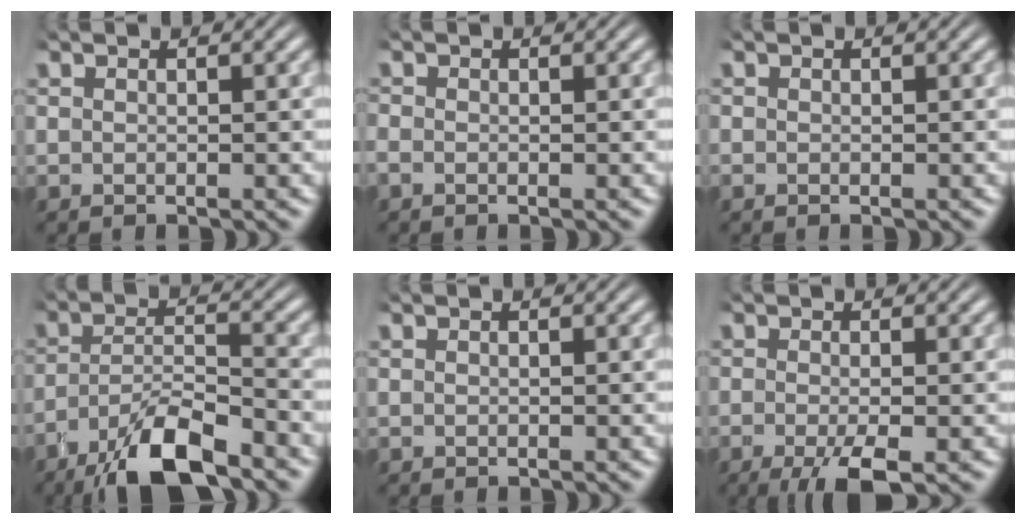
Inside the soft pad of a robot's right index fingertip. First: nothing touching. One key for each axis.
{"total": 1.4, "fx": -0.5, "fy": 1.2, "fz": 0.5, "tx": -0.017, "ty": -0.002, "tz": -0.015}
{"total": 0.5, "fx": -0.2, "fy": 0.5, "fz": 0.1, "tx": -0.002, "ty": -0.003, "tz": -0.003}
{"total": 7.2, "fx": -5.0, "fy": 2.2, "fz": 4.7, "tx": -0.069, "ty": -0.007, "tz": -0.081}
{"total": 0.0}
{"total": 4.3, "fx": -2.4, "fy": 1.7, "fz": 3.1, "tx": -0.061, "ty": -0.021, "tz": -0.032}